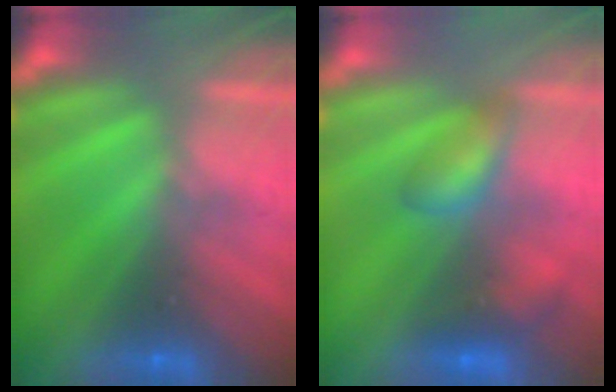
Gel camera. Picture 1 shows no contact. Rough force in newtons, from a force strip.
{"total": 2.9}